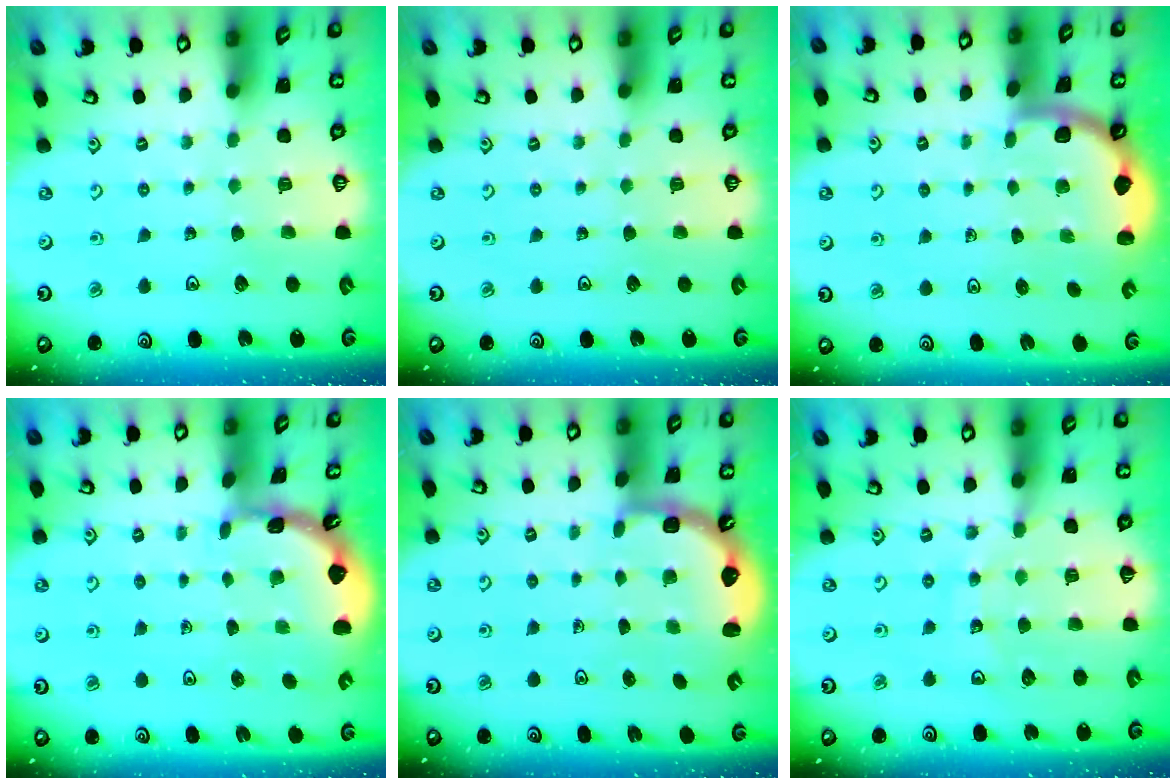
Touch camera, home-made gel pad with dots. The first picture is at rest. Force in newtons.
{"total": 0.0}
{"total": 1.6, "press": 1.6, "slide": 0.1}
{"total": 1.8, "press": 1.8, "slide": 0.1}
{"total": 2.6, "press": 2.2, "slide": 1.3}
{"total": 12.2, "press": 11.8, "slide": 2.8}